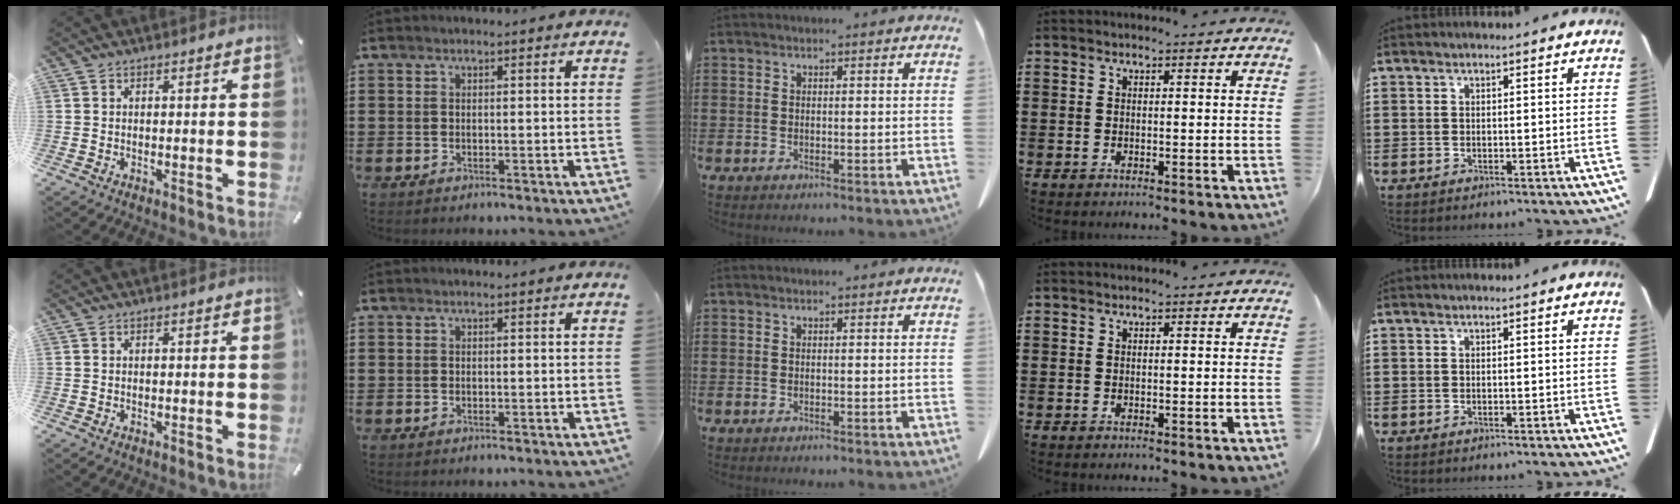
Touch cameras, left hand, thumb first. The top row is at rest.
{}